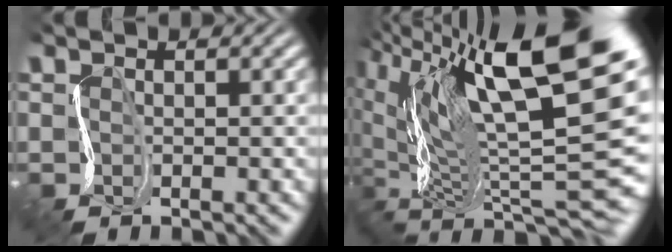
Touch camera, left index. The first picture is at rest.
{"total": 14.3, "force": [1.0, 6.2, 12.9], "torque": [-0.201, 0.001, 0.016]}